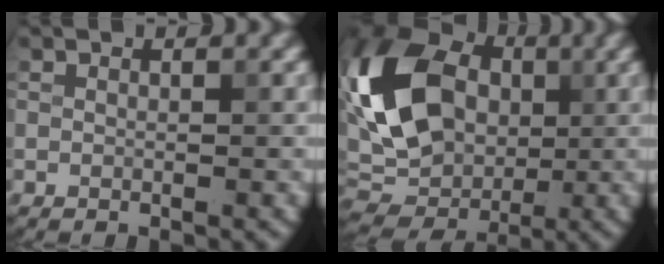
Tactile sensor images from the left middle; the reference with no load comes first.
{"total": 14.8, "force": [2.0, 10.8, 9.9], "torque": [-0.198, 0.020, 0.024]}